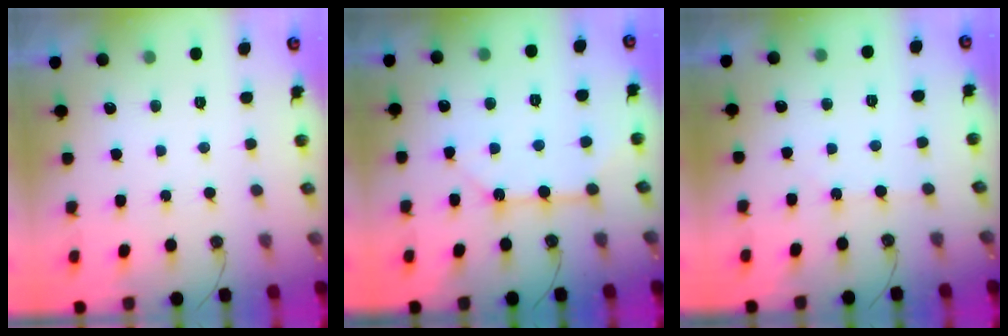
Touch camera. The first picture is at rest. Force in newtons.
{"total": 10.6, "press": 10.6, "slide": 0.9}
{"total": 2.4, "press": 2.4, "slide": 0.4}